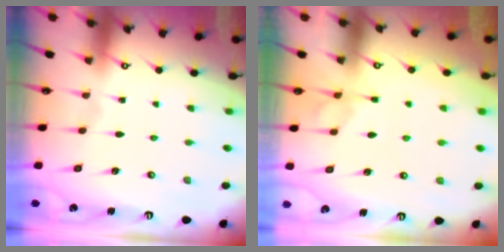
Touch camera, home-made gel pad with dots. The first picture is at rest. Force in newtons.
{"total": 2.6, "press": 2.3, "slide": 1.2}